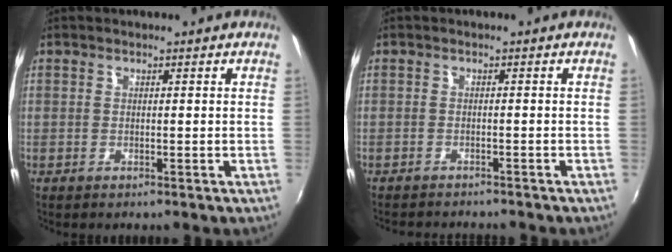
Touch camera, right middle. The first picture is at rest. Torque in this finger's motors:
{"motor_torque": [0.24, -0.36, 0.06, 0.04]}